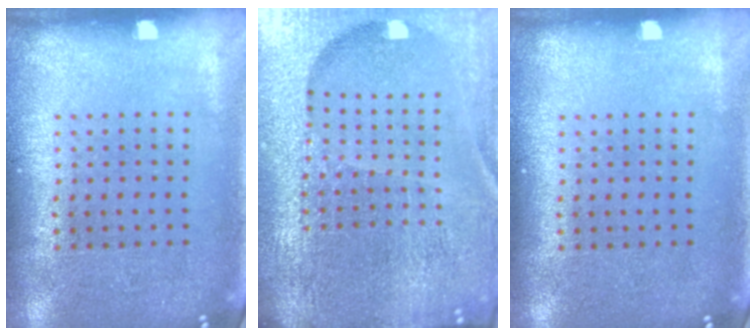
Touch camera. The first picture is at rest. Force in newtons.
{"total": 6.9, "press": 6.0, "slide": 3.4}
{"total": 0.0}